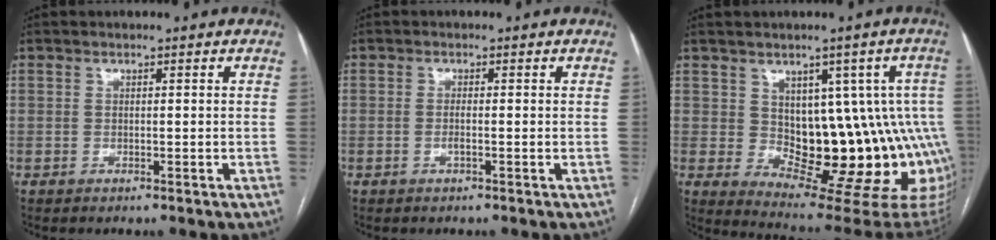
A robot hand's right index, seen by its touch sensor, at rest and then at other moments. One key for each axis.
{"total": 1.1, "fx": -0.3, "fy": 0.1, "fz": 1.1, "tx": -0.021, "ty": 0.000, "tz": -0.006}
{"total": 15.5, "fx": 0.2, "fy": 8.3, "fz": 13.1, "tx": -0.121, "ty": 0.019, "tz": 0.020}